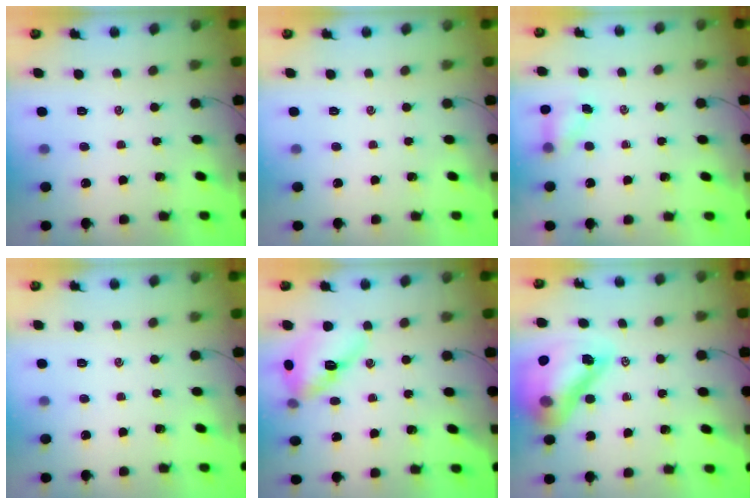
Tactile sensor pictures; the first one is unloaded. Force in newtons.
{"total": 0.0}
{"total": 4.9, "press": 4.8, "slide": 1.2}
{"total": 0.0}
{"total": 15.0, "press": 14.8, "slide": 2.2}
{"total": 18.2, "press": 17.4, "slide": 5.3}